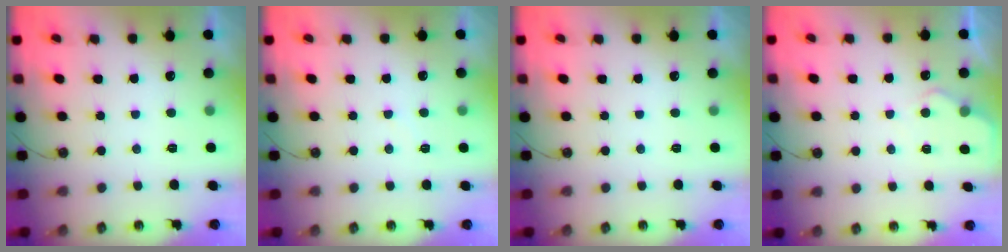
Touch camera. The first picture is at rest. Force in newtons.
{"total": 5.4, "press": 5.4, "slide": 0.4}
{"total": 0.0}
{"total": 4.0, "press": 3.9, "slide": 0.5}